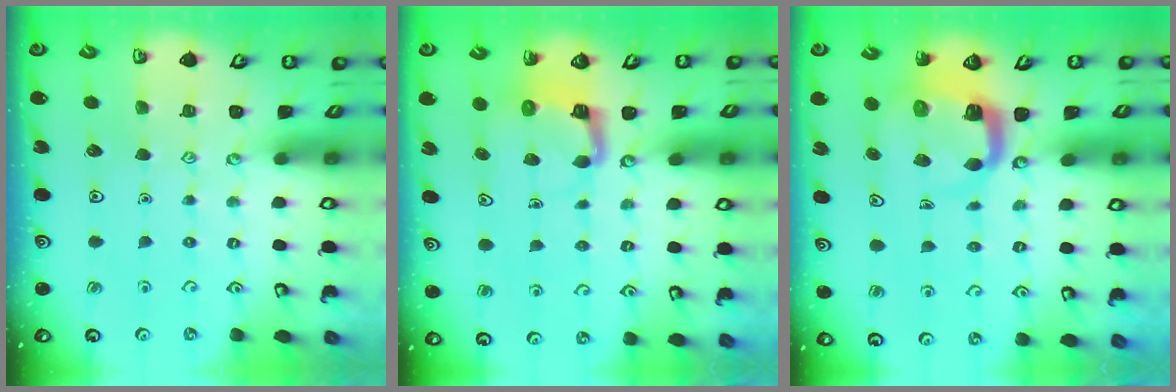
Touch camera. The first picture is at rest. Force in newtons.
{"total": 4.6, "press": 4.5, "slide": 0.4}
{"total": 5.7, "press": 5.6, "slide": 0.8}